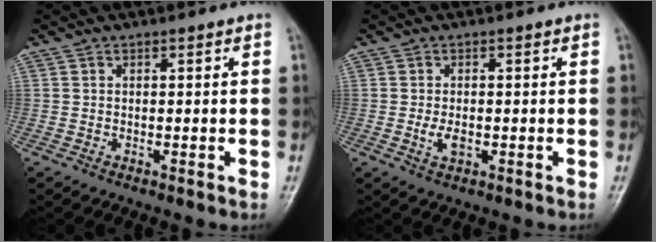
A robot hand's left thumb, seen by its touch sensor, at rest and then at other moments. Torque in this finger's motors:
{"motor_torque": [0.06, 0.08, 0.23, -0.02, 0.02]}